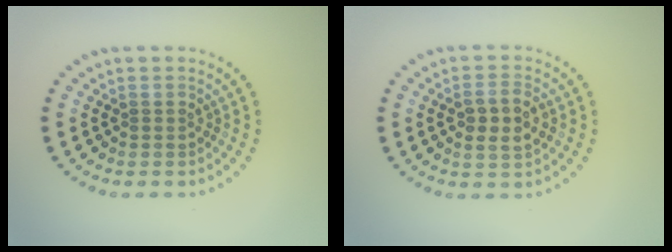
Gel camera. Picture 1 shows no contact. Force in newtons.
{"total": 2.9, "press": 2.8, "slide": 0.3}